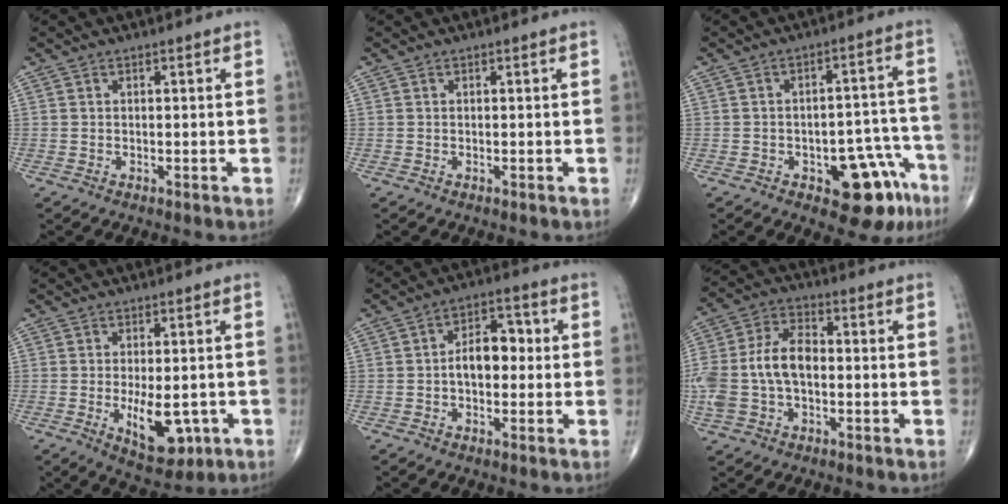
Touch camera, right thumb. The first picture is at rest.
{"total": 0.0}
{"total": 11.8, "force": [-6.0, 5.8, 8.4], "torque": [-0.059, 0.049, -0.069]}
{"total": 9.4, "force": [-2.3, 4.6, 7.9], "torque": [-0.101, -0.009, -0.021]}
{"total": 7.6, "force": [-0.2, 4.8, 5.9], "torque": [-0.073, 0.024, -0.012]}
{"total": 14.0, "force": [-1.2, 8.7, 10.9], "torque": [-0.241, 0.034, -0.024]}